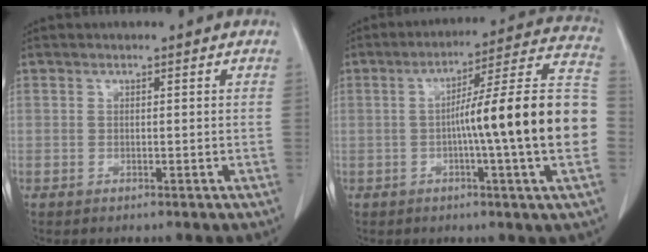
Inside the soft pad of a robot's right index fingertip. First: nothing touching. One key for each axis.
{"total": 19.2, "fx": -2.1, "fy": -0.5, "fz": 19.1, "tx": -0.239, "ty": 0.028, "tz": -0.039}